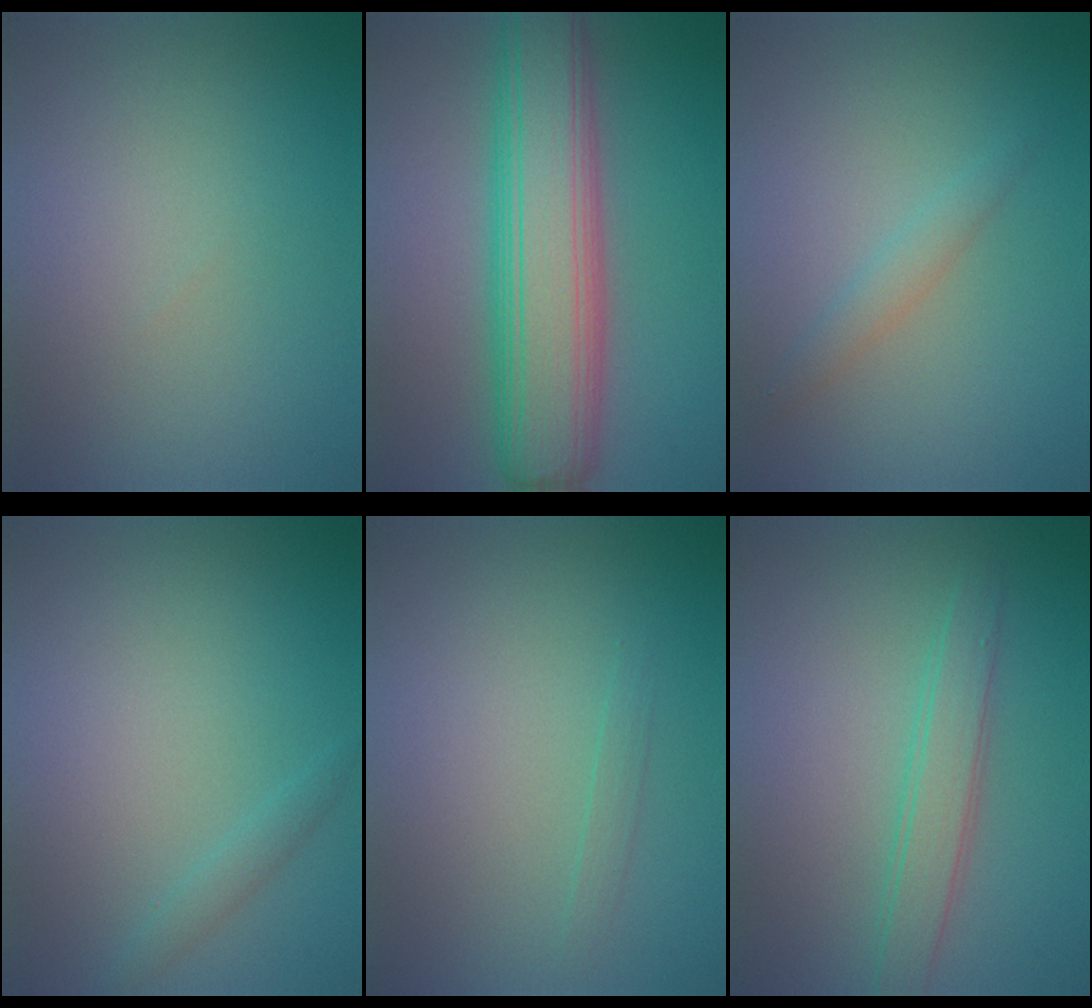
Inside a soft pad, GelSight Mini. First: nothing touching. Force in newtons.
{"total": 9.7, "press": 9.7, "slide": 0.4}
{"total": 1.4, "press": 1.4, "slide": 0.0}
{"total": 1.1, "press": 1.1, "slide": 0.1}
{"total": 0.7, "press": 0.7, "slide": 0.0}
{"total": 2.7, "press": 2.7, "slide": 0.1}